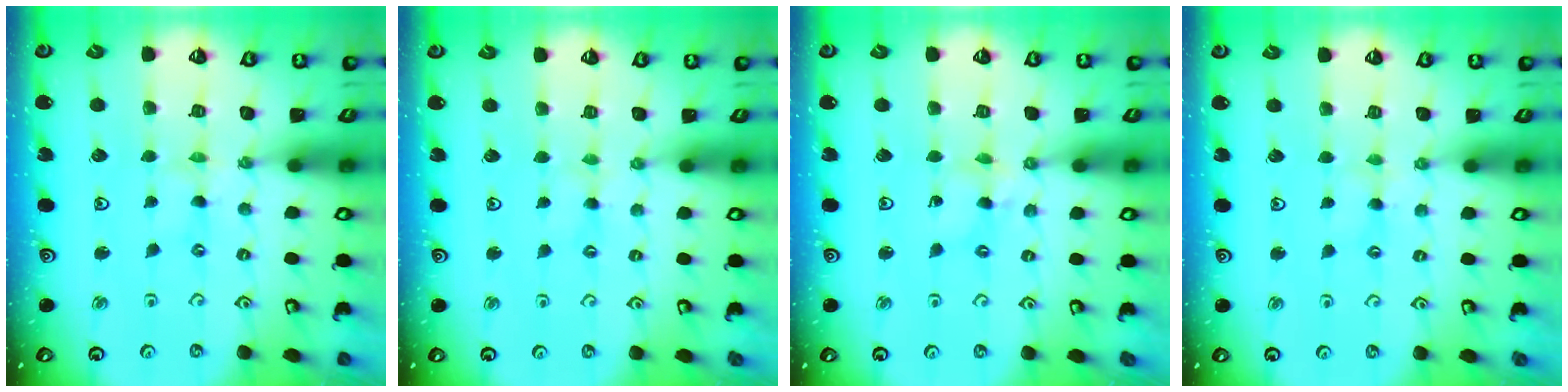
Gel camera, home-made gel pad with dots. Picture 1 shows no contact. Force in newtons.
{"total": 2.1, "press": 2.0, "slide": 0.4}
{"total": 2.9, "press": 2.8, "slide": 0.2}
{"total": 2.0, "press": 1.9, "slide": 0.3}